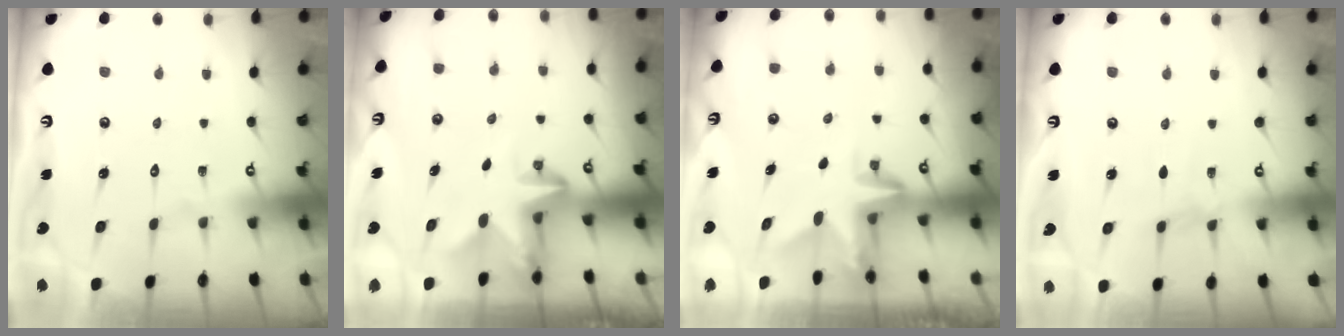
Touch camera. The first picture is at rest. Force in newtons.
{"total": 2.7, "press": 2.6, "slide": 0.6}
{"total": 2.8, "press": 2.8, "slide": 0.2}
{"total": 2.5, "press": 2.5, "slide": 0.3}